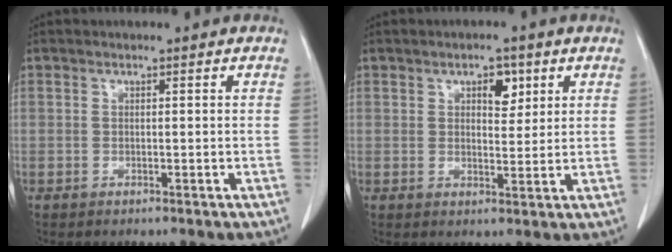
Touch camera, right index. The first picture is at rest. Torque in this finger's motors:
{"motor_torque": [0.10, 0.12, 0.06, 0.02]}